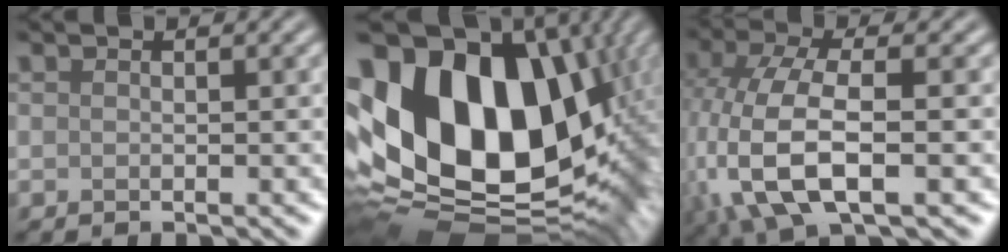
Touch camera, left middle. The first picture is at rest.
{"total": 19.0, "force": [3.0, 13.0, 13.6], "torque": [-0.268, 0.008, 0.059]}
{"total": 9.8, "force": [-2.2, 4.3, 8.5], "torque": [-0.193, -0.007, -0.047]}